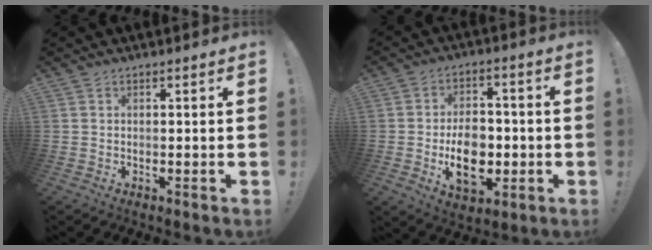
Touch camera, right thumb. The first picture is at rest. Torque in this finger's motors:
{"motor_torque": [2.46, 2.55, 0.87, -0.88, 0.19]}